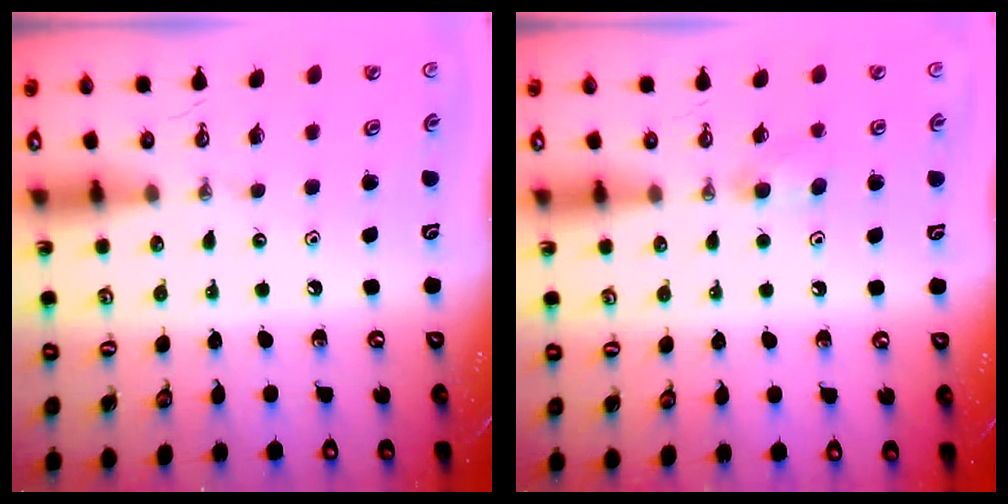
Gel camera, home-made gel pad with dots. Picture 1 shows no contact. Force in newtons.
{"total": 4.2, "press": 4.0, "slide": 1.4}